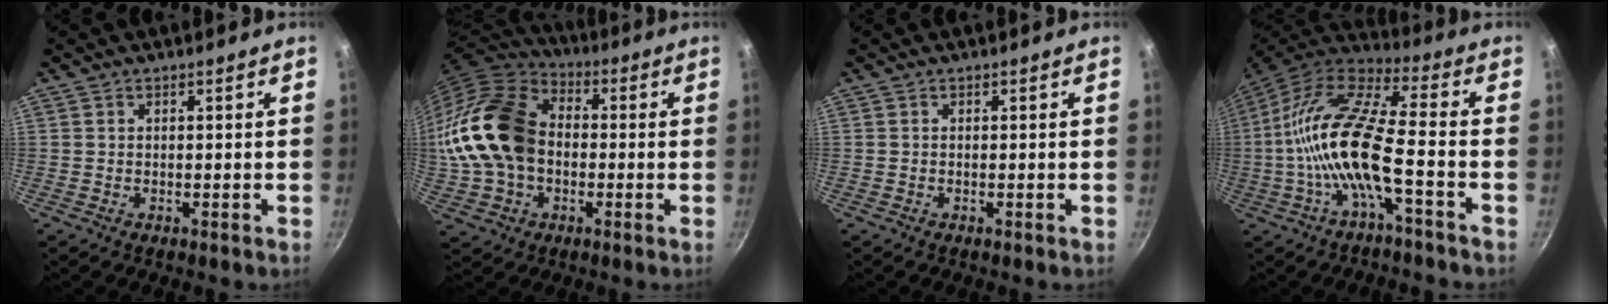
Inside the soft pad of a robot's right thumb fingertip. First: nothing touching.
{"total": 20.3, "force": [-0.5, 14.9, 13.7], "torque": [-0.262, 0.041, -0.013]}
{"total": 0.0}
{"total": 16.8, "force": [-3.9, 4.8, 15.6], "torque": [-0.304, 0.041, -0.088]}